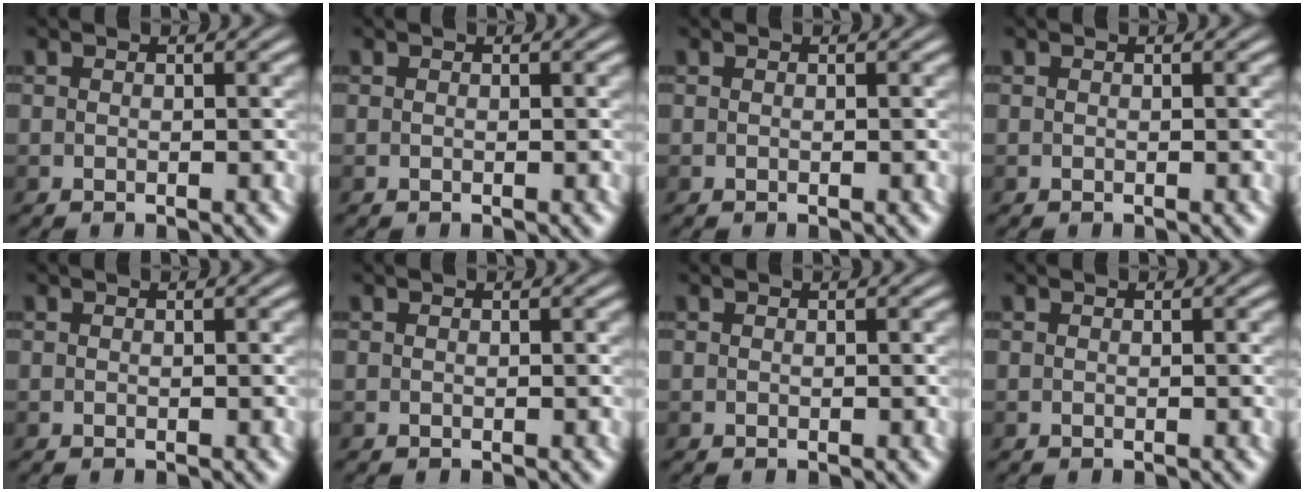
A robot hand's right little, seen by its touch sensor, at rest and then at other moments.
{"total": 0.0}
{"total": 0.0}
{"total": 0.0}
{"total": 0.0}
{"total": 0.0}
{"total": 0.0}
{"total": 0.0}